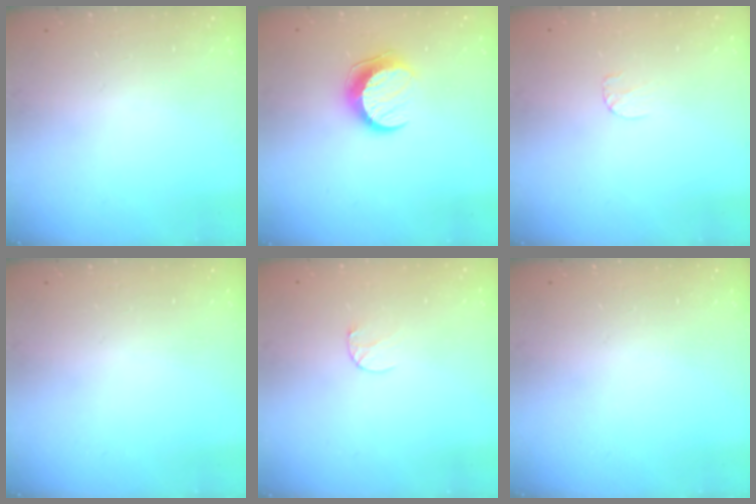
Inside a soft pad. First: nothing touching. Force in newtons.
{"total": 9.7, "press": 9.6, "slide": 0.5}
{"total": 4.3, "press": 4.3, "slide": 0.4}
{"total": 0.0}
{"total": 4.6, "press": 4.5, "slide": 0.5}
{"total": 0.0}